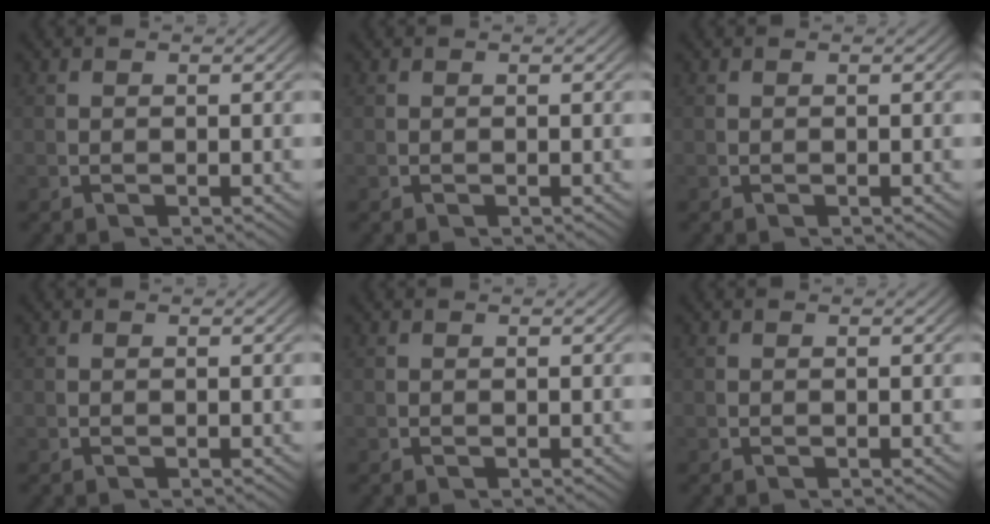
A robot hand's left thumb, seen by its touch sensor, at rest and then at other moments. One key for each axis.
{"total": 0.0}
{"total": 0.0}
{"total": 0.0}
{"total": 0.0}
{"total": 0.0}